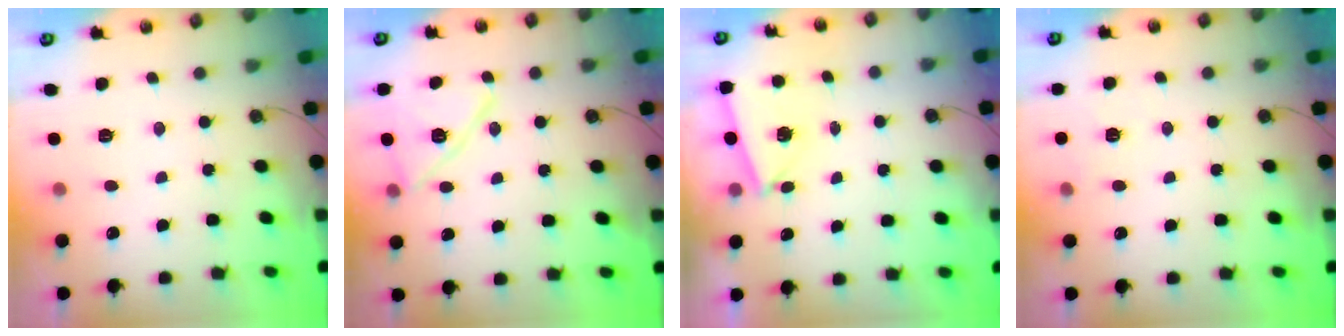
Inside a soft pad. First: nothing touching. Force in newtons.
{"total": 13.2, "press": 13.2, "slide": 0.8}
{"total": 3.0, "press": 2.3, "slide": 2.0}
{"total": 2.9, "press": 2.9, "slide": 0.2}